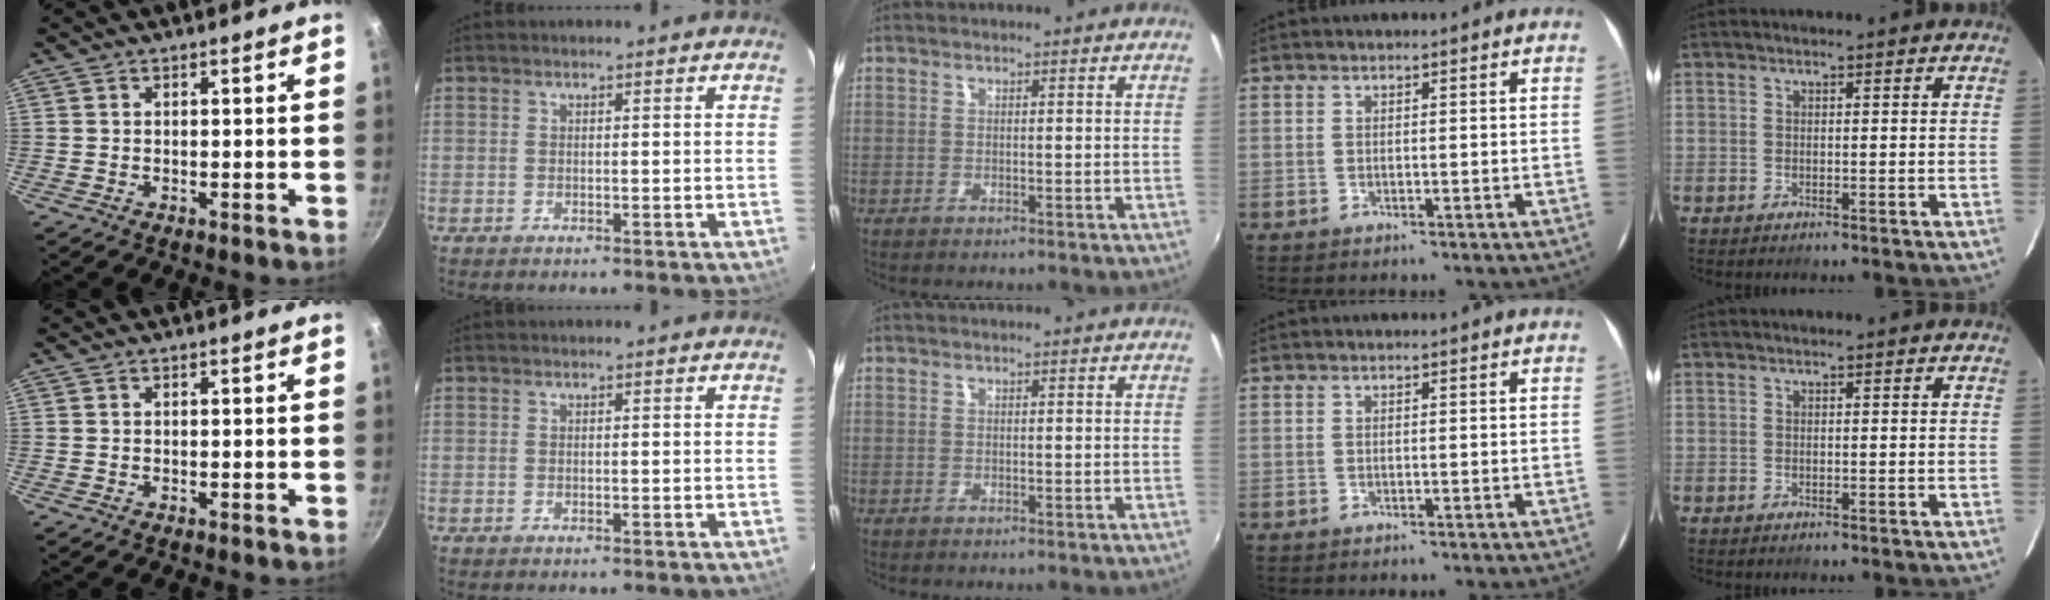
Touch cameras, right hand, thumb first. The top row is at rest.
{}